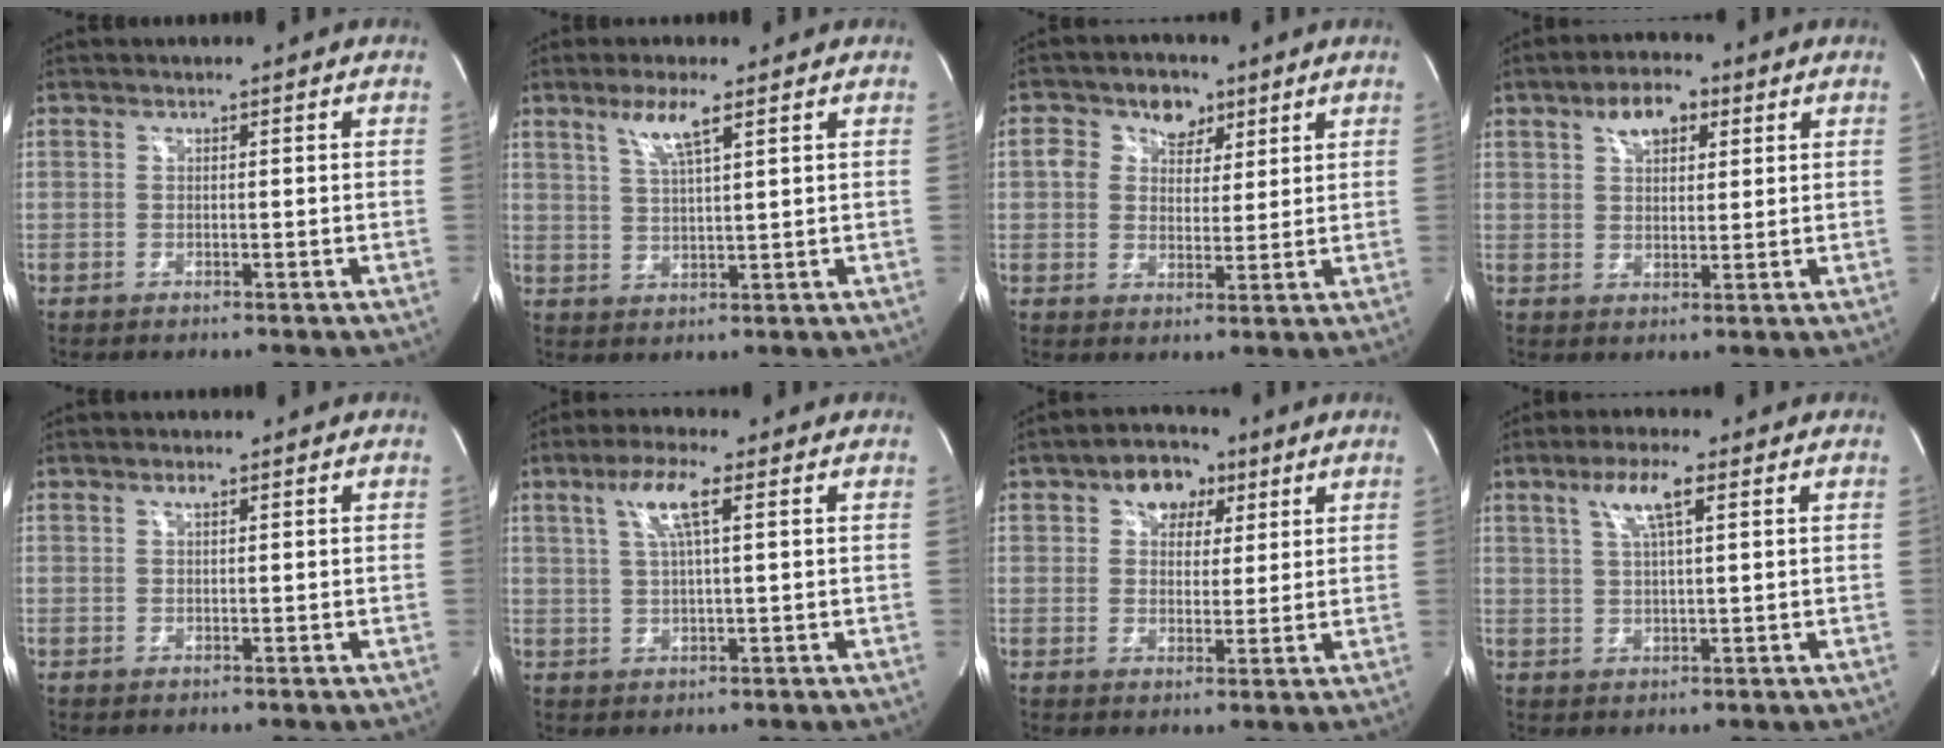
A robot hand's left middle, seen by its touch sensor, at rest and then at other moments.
{"total": 5.2, "force": [3.1, 0.1, 4.1], "torque": [-0.087, -0.004, 0.060]}
{"total": 6.6, "force": [3.0, 4.8, 3.4], "torque": [-0.058, 0.019, 0.052]}
{"total": 6.0, "force": [3.2, 2.8, 4.3], "torque": [-0.080, 0.012, 0.054]}
{"total": 0.9, "force": [0.6, 0.1, 0.7], "torque": [-0.018, -0.003, 0.012]}
{"total": 6.2, "force": [2.6, 0.4, 5.7], "torque": [-0.118, 0.006, 0.050]}
{"total": 6.4, "force": [3.2, 4.2, 3.6], "torque": [-0.056, 0.020, 0.051]}
{"total": 5.9, "force": [2.8, 0.6, 5.1], "torque": [-0.106, 0.005, 0.053]}